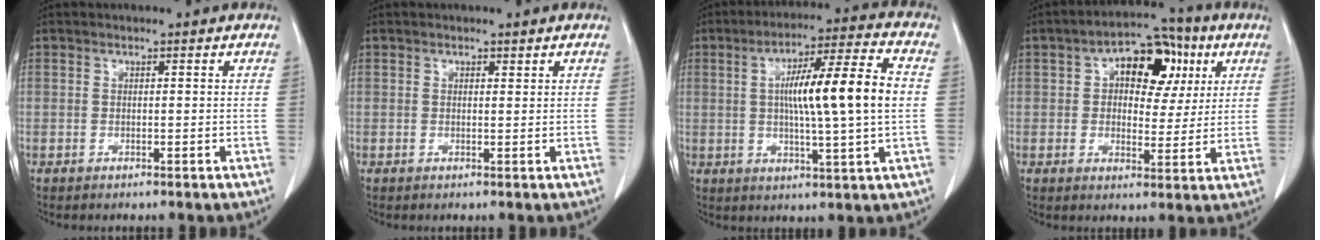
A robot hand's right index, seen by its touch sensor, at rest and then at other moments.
{"total": 0.7, "force": [0.4, 0.4, 0.4], "torque": [-0.007, -0.002, 0.006]}
{"total": 15.3, "force": [1.0, 0.6, 15.3], "torque": [-0.254, 0.015, 0.014]}
{"total": 12.2, "force": [3.9, 6.8, 9.3], "torque": [-0.139, 0.038, 0.061]}